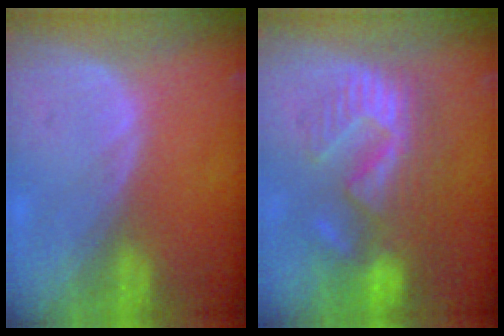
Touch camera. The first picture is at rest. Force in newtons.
{"total": 10.7, "press": 9.7, "slide": 4.4}